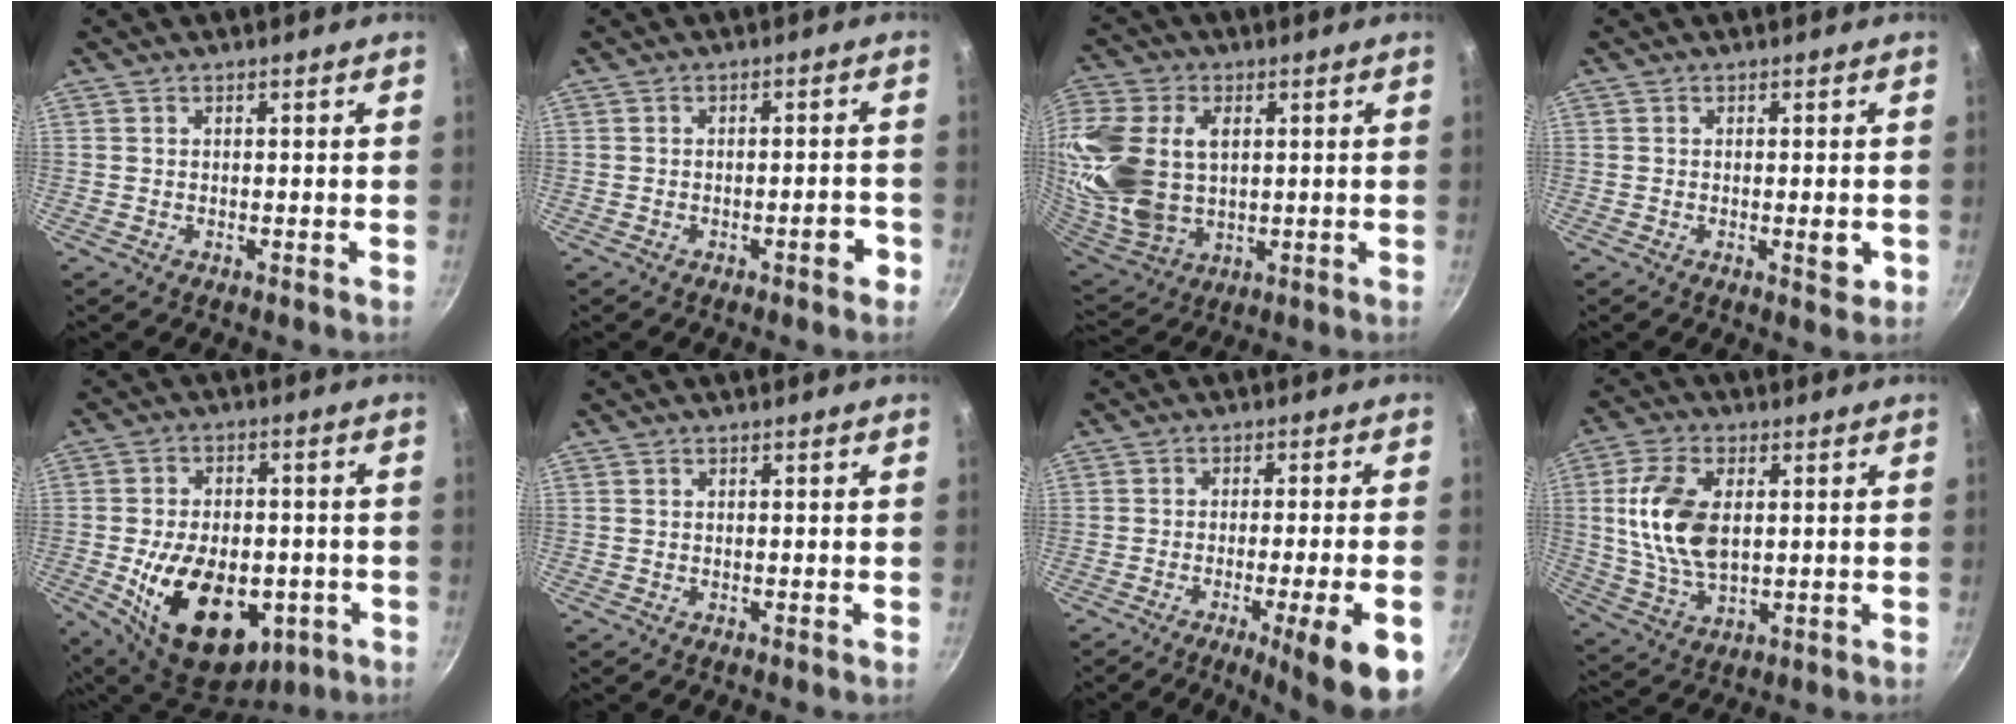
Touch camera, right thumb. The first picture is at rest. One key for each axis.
{"total": 3.3, "fx": -1.8, "fy": 1.1, "fz": 2.5, "tx": -0.023, "ty": 0.018, "tz": -0.021}
{"total": 20.9, "fx": 3.4, "fy": 14.3, "fz": 14.9, "tx": -0.323, "ty": -0.012, "tz": 0.074}
{"total": 3.0, "fx": -0.6, "fy": 1.0, "fz": 2.7, "tx": -0.035, "ty": -0.003, "tz": -0.007}
{"total": 20.9, "fx": -5.5, "fy": 13.1, "fz": 15.3, "tx": -0.227, "ty": 0.007, "tz": -0.067}
{"total": 0.0}
{"total": 12.4, "fx": -5.2, "fy": 1.3, "fz": 11.1, "tx": -0.143, "ty": 0.015, "tz": -0.068}
{"total": 13.5, "fx": 1.9, "fy": 7.8, "fz": 10.8, "tx": -0.202, "ty": -0.005, "tz": 0.039}